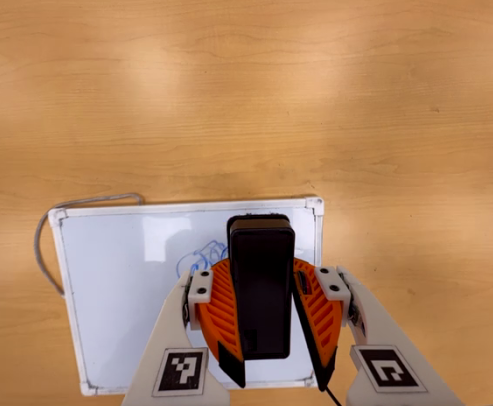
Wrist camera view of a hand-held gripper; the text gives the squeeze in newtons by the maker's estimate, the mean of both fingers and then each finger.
{"total": 11.3, "left": 9.9, "right": 12.8}